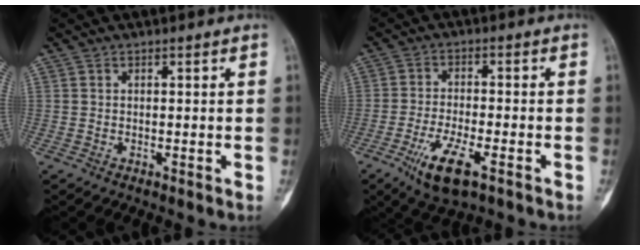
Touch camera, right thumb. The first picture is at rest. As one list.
[{"total": 9.3, "force": [-4.7, 3.2, 7.4], "torque": [-0.145, 0.006, -0.077]}]